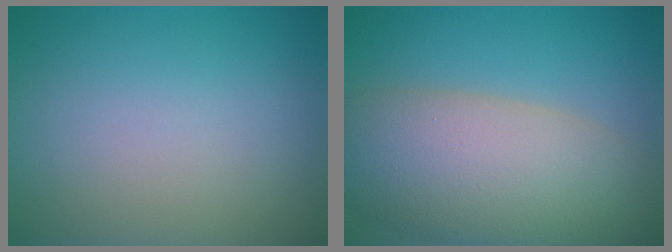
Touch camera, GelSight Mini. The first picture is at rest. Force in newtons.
{"total": 10.1, "press": 10.0, "slide": 0.6}